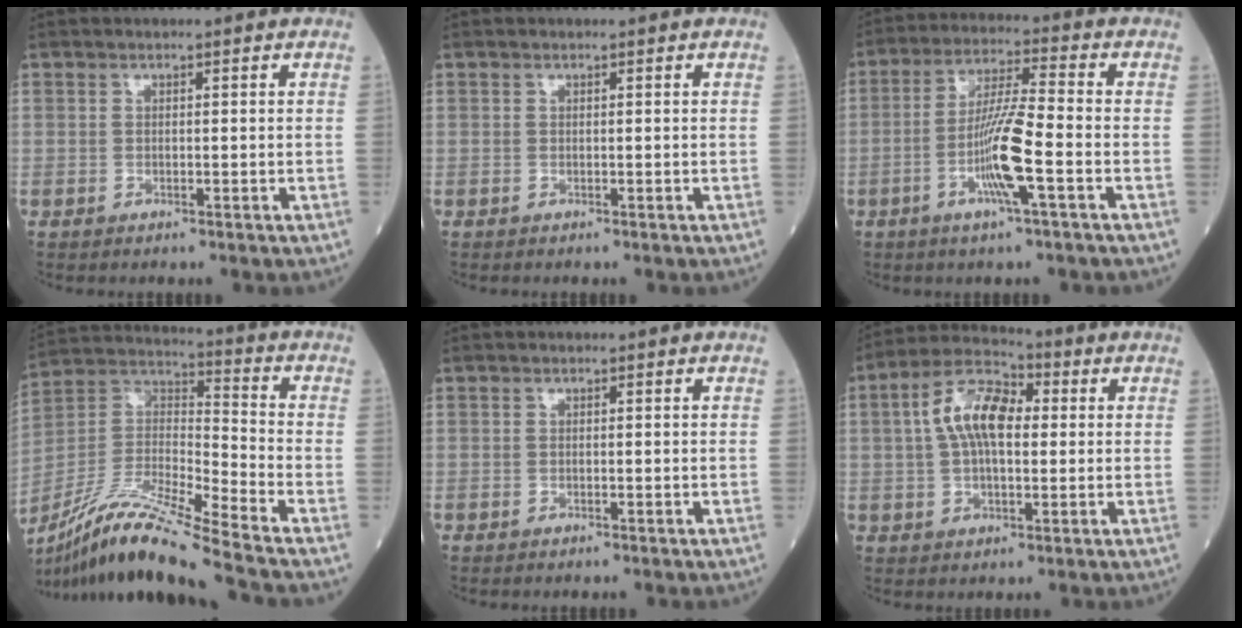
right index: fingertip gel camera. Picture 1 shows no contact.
{"total": 0.0}
{"total": 9.7, "force": [-3.1, 0.0, 9.1], "torque": [-0.176, -0.003, -0.062]}
{"total": 18.8, "force": [-15.0, -0.5, 11.4], "torque": [-0.251, -0.021, -0.283]}
{"total": 0.0}
{"total": 9.9, "force": [1.5, 4.6, 8.6], "torque": [-0.174, 0.029, 0.022]}